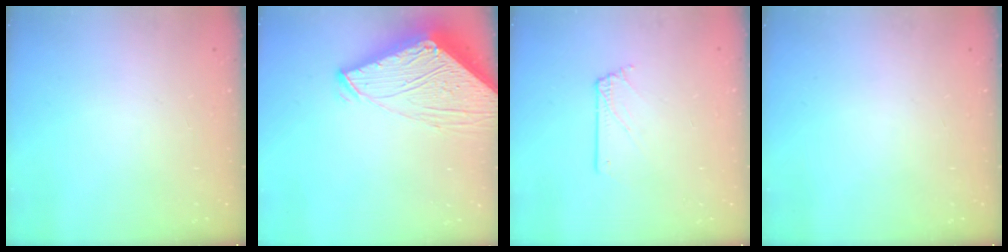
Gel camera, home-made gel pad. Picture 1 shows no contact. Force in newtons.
{"total": 11.3, "press": 11.3, "slide": 1.1}
{"total": 1.4, "press": 1.4, "slide": 0.2}
{"total": 0.0}